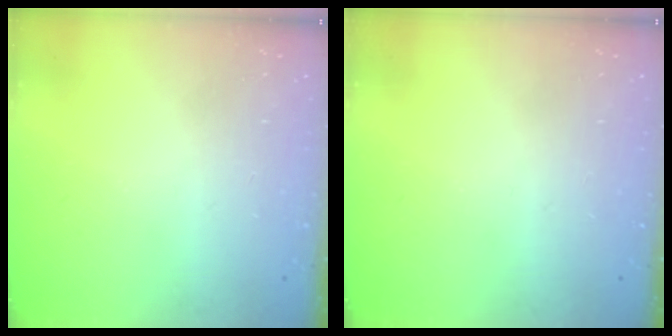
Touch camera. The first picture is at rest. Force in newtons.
{"total": 0.0}